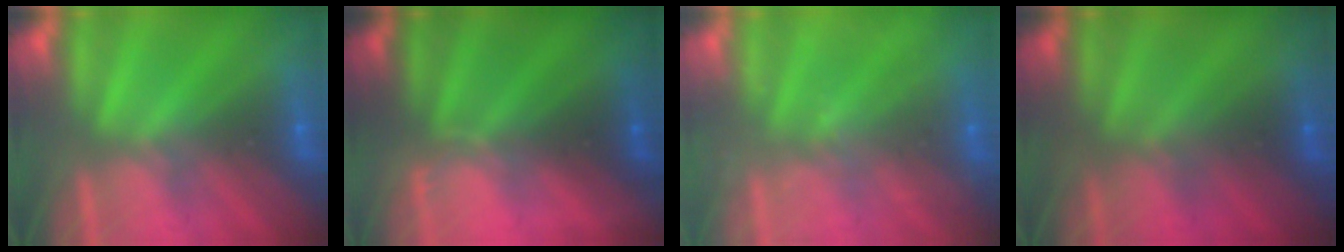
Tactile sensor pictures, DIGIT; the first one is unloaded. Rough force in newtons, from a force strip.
{"total": 1.6}
{"total": 2.4}
{"total": 1.7}